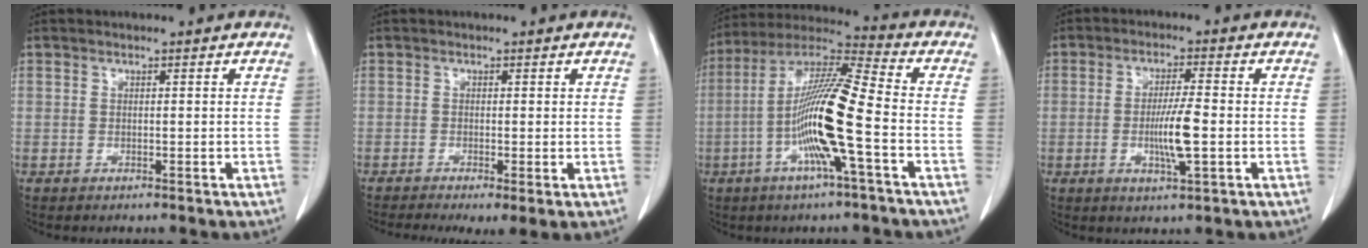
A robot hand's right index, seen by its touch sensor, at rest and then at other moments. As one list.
[{"total": 4.9, "force": [-2.7, 1.4, 3.9], "torque": [-0.060, -0.017, -0.047]}, {"total": 15.0, "force": [-3.8, 0.0, 14.5], "torque": [-0.284, 0.003, -0.081]}, {"total": 6.5, "force": [-1.2, 0.4, 6.4], "torque": [-0.121, -0.010, -0.022]}]